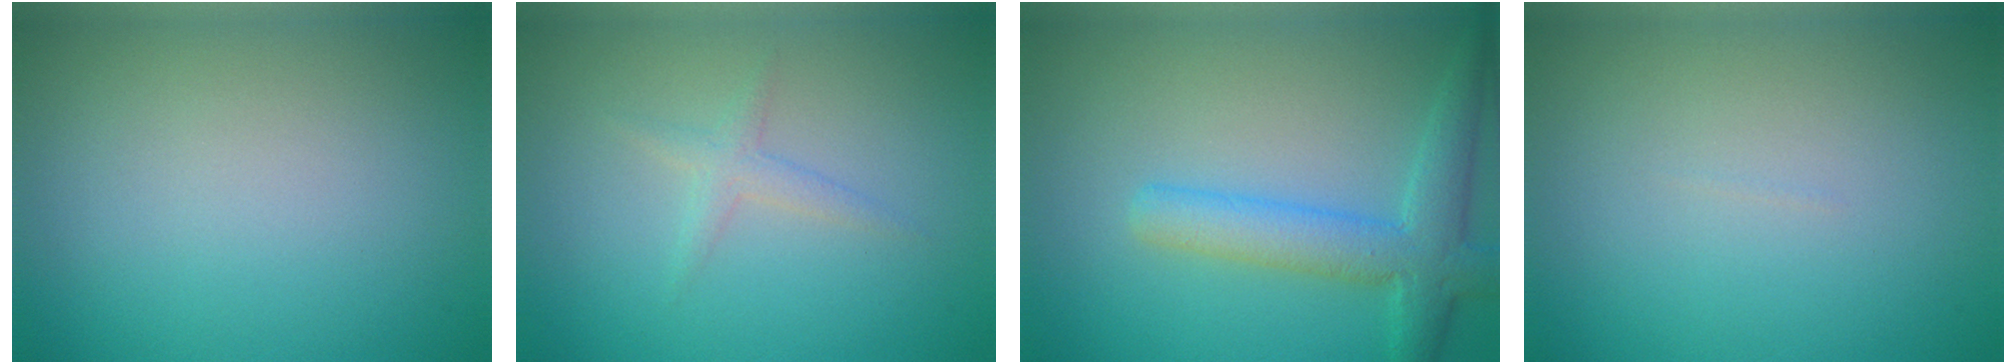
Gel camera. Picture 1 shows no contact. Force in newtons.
{"total": 1.3, "press": 1.3, "slide": 0.1}
{"total": 4.7, "press": 4.7, "slide": 0.2}
{"total": 0.0}